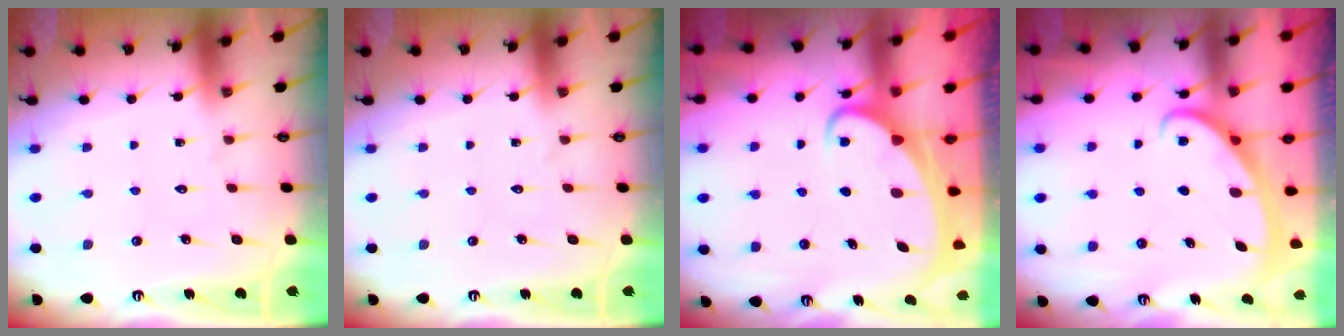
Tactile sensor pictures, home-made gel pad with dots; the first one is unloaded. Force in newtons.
{"total": 0.0}
{"total": 3.1, "press": 3.1, "slide": 0.3}
{"total": 2.7, "press": 2.6, "slide": 0.4}